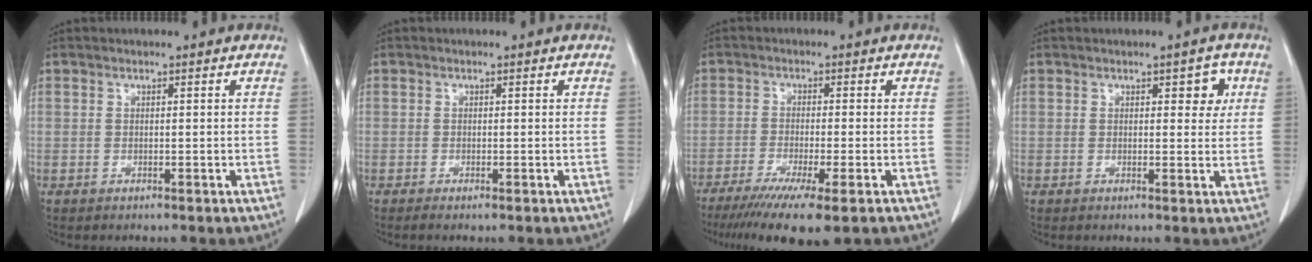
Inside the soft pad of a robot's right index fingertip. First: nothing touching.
{"total": 0.8, "force": [-0.5, -0.1, 0.6], "torque": [-0.015, -0.002, -0.008]}
{"total": 11.3, "force": [-7.8, 0.7, 8.1], "torque": [-0.128, -0.030, -0.121]}
{"total": 3.1, "force": [1.2, 1.5, 2.4], "torque": [-0.021, 0.002, 0.012]}